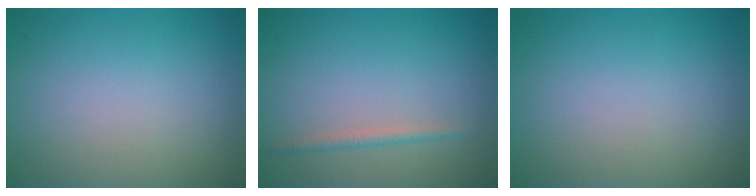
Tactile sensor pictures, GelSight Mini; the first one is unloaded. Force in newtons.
{"total": 1.1, "press": 1.1, "slide": 0.1}
{"total": 0.0}